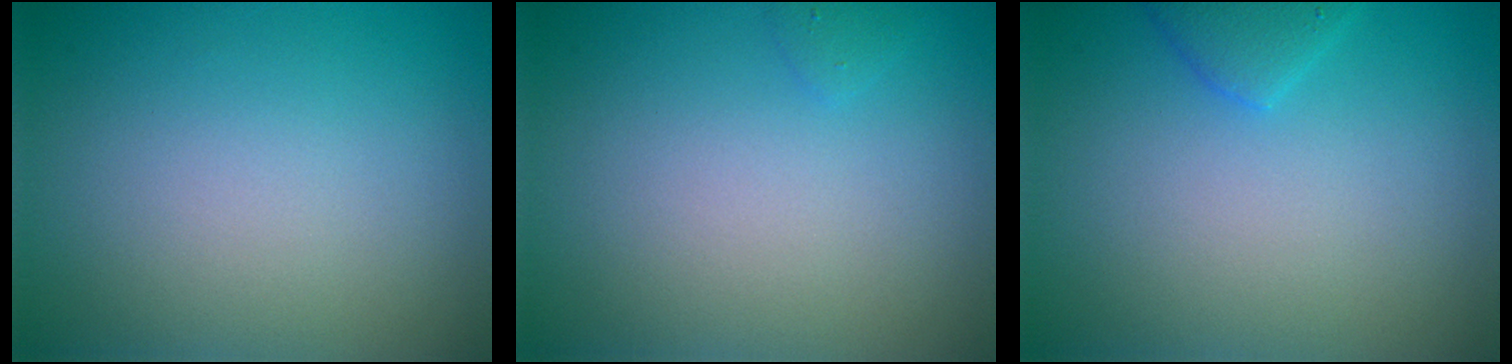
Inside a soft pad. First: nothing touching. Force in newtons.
{"total": 0.6, "press": 0.6, "slide": 0.0}
{"total": 1.9, "press": 1.9, "slide": 0.1}